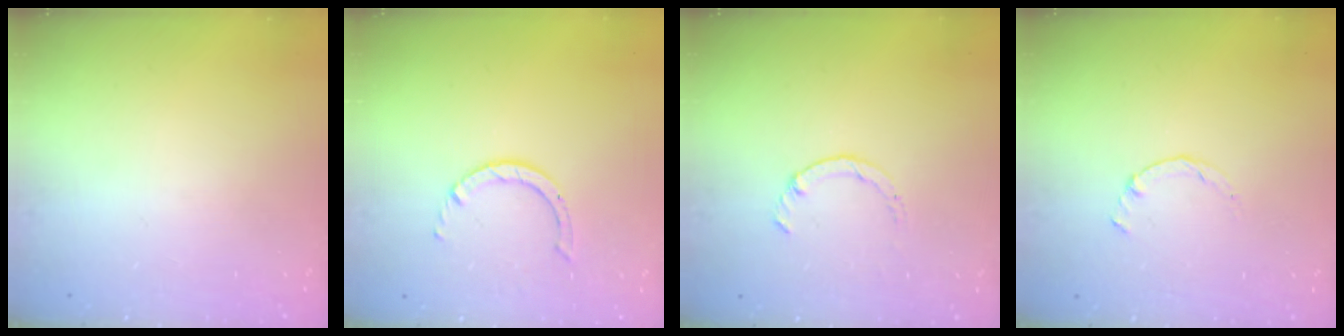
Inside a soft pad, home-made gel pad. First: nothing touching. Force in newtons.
{"total": 1.4, "press": 1.4, "slide": 0.2}
{"total": 2.2, "press": 2.1, "slide": 0.4}
{"total": 0.9, "press": 0.9, "slide": 0.3}